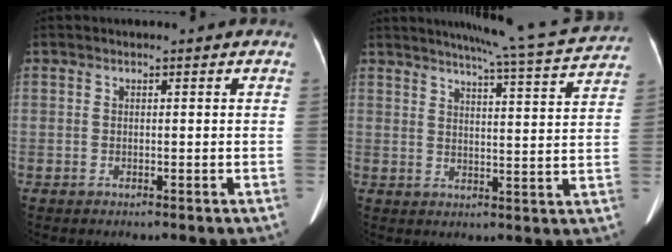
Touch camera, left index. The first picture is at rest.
{"total": 15.4, "force": [14.3, -0.5, 5.6], "torque": [-0.089, -0.032, 0.174]}